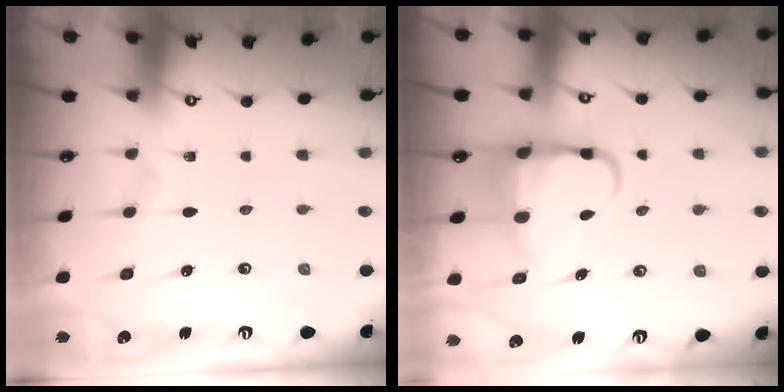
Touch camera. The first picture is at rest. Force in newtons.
{"total": 8.0, "press": 7.8, "slide": 1.6}